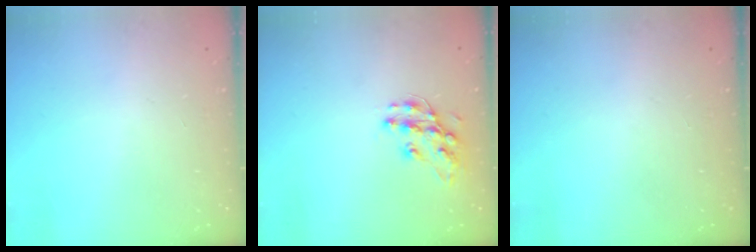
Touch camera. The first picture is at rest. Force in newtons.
{"total": 11.3, "press": 11.3, "slide": 0.2}
{"total": 0.0}